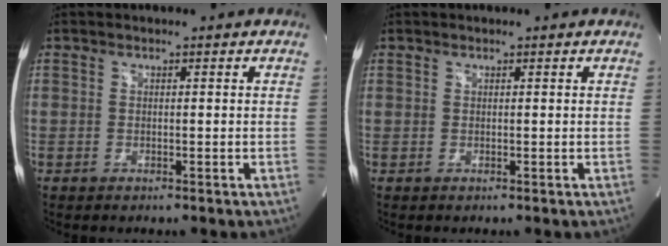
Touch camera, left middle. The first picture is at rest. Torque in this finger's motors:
{"motor_torque": [0.96, -0.94, 0.05, -0.10]}